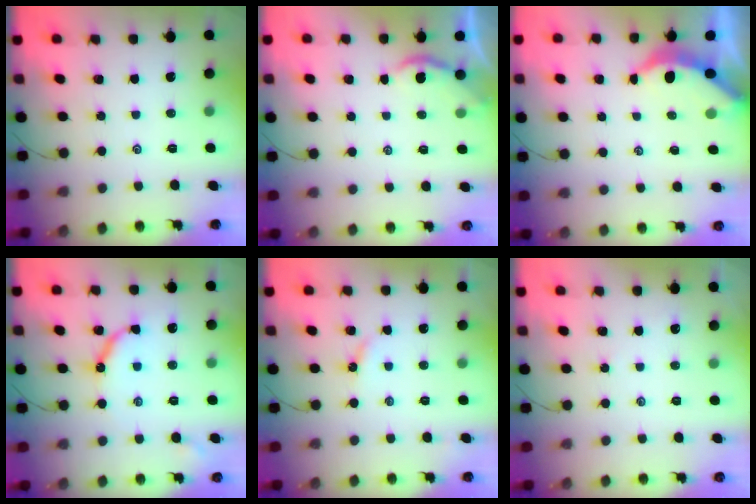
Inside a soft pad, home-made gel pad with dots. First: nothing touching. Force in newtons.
{"total": 1.7, "press": 1.7, "slide": 0.3}
{"total": 3.8, "press": 3.8, "slide": 0.4}
{"total": 9.4, "press": 9.4, "slide": 0.8}
{"total": 2.9, "press": 2.9, "slide": 0.3}
{"total": 1.7, "press": 1.6, "slide": 0.4}